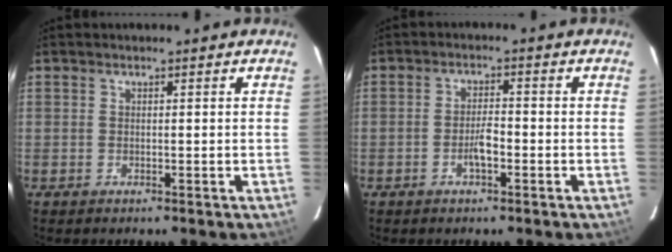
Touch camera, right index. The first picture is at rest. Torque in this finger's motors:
{"motor_torque": [0.58, -0.35, 0.31, 0.08]}